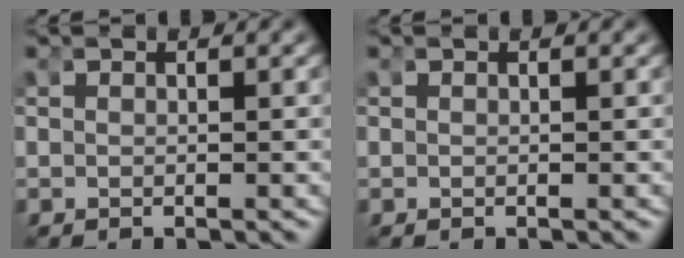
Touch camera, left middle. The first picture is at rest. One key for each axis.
{"total": 0.0}